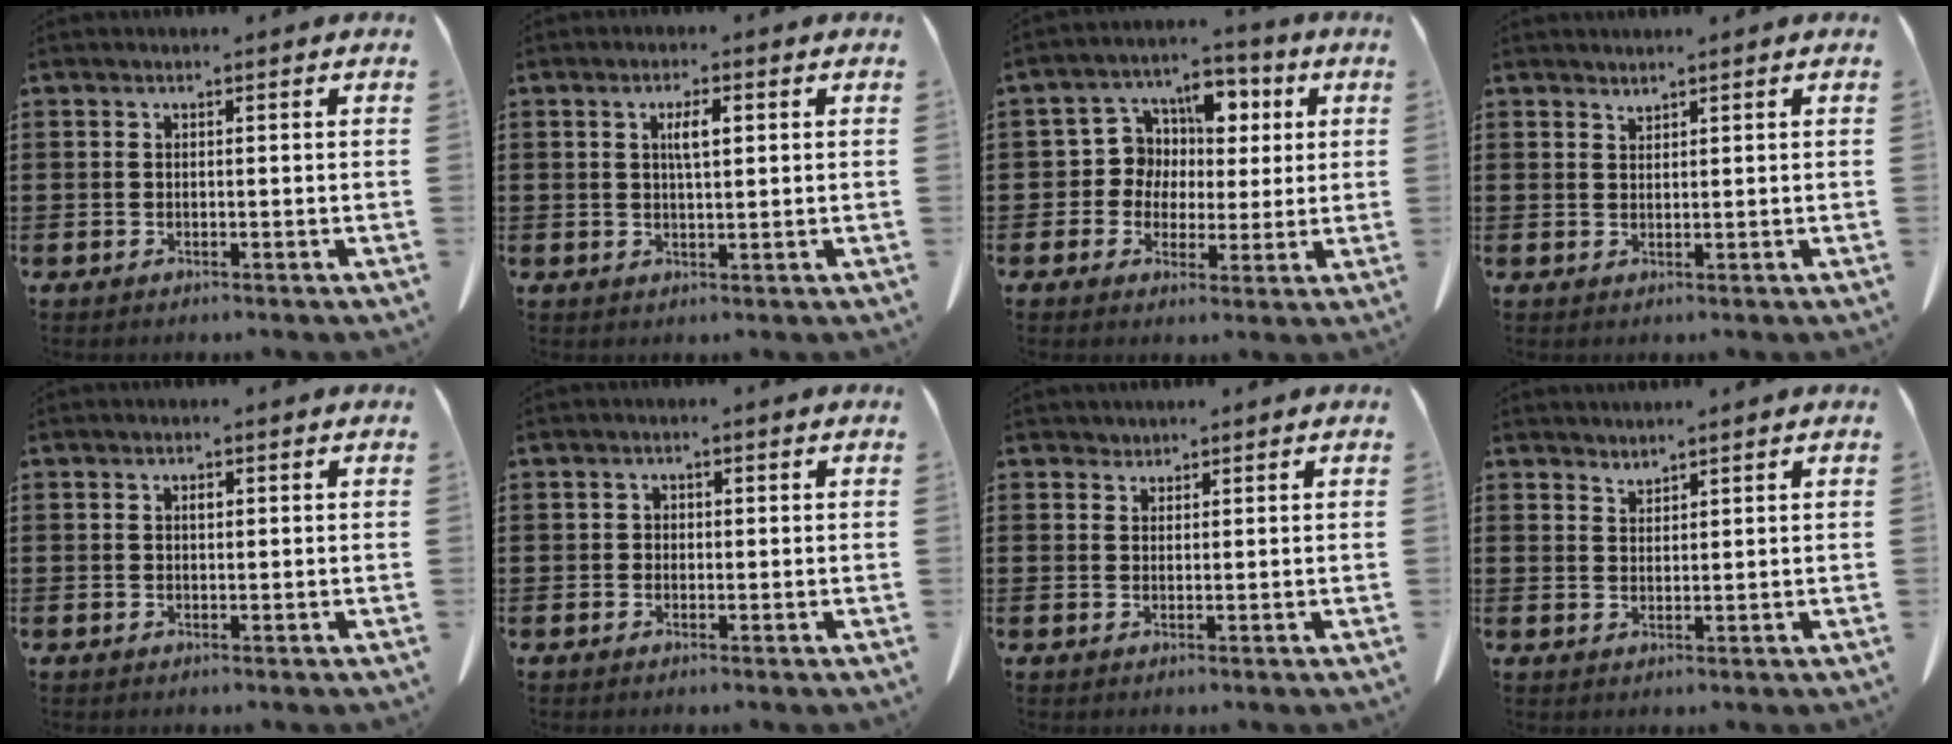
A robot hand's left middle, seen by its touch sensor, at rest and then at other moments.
{"total": 3.2, "force": [0.9, 0.9, 2.9], "torque": [-0.051, 0.004, 0.010]}
{"total": 6.9, "force": [1.8, 6.4, 1.9], "torque": [-0.066, -0.002, 0.028]}
{"total": 1.2, "force": [1.2, 0.0, 0.1], "torque": [-0.004, -0.003, 0.023]}
{"total": 0.9, "force": [0.3, 0.5, 0.6], "torque": [-0.015, 0.002, 0.004]}
{"total": 0.7, "force": [0.0, 0.7, 0.3], "torque": [-0.008, 0.004, -0.001]}
{"total": 1.2, "force": [1.1, 0.5, -0.1], "torque": [-0.002, 0.002, 0.023]}
{"total": 1.7, "force": [1.7, 0.0, -0.1], "torque": [-0.002, -0.001, 0.034]}